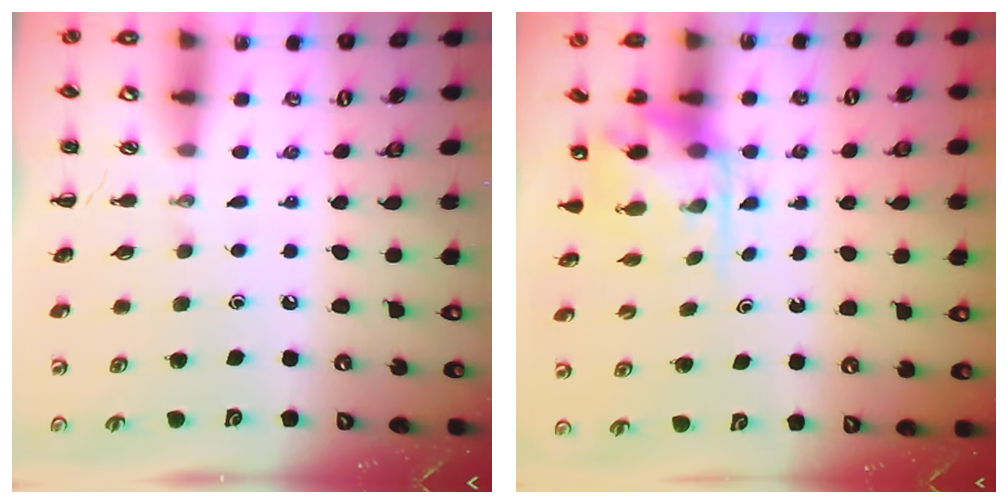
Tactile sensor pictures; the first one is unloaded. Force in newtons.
{"total": 4.9, "press": 4.9, "slide": 0.6}